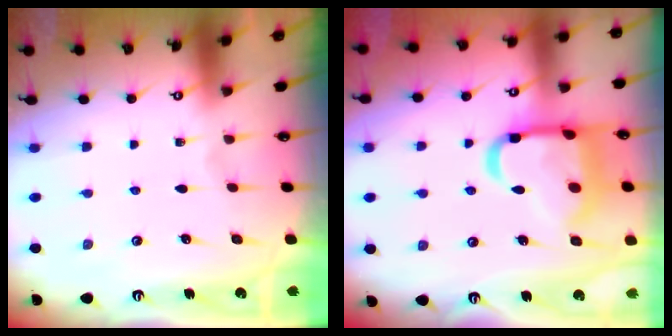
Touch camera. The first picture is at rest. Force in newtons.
{"total": 18.9, "press": 18.8, "slide": 1.8}